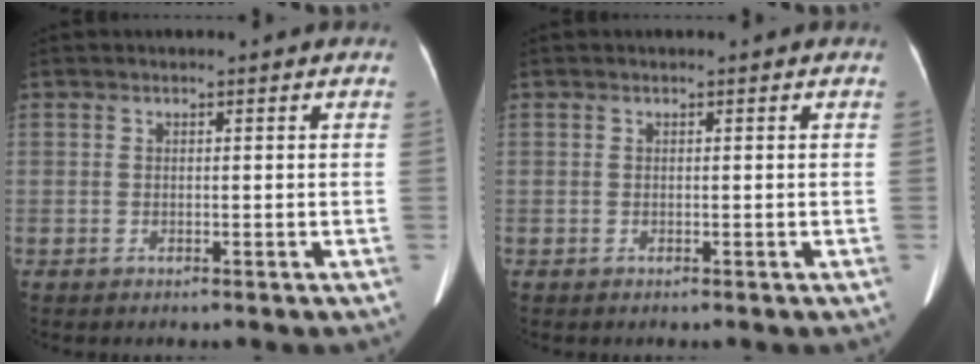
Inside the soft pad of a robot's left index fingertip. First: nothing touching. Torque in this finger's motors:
{"motor_torque": [0.03, 0.01, 0.01, 0.00]}